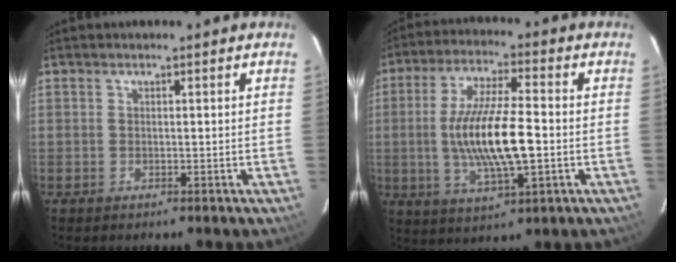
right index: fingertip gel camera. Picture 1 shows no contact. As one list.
[{"total": 14.4, "force": [-1.6, 3.7, 13.8], "torque": [-0.267, -0.006, -0.025]}]